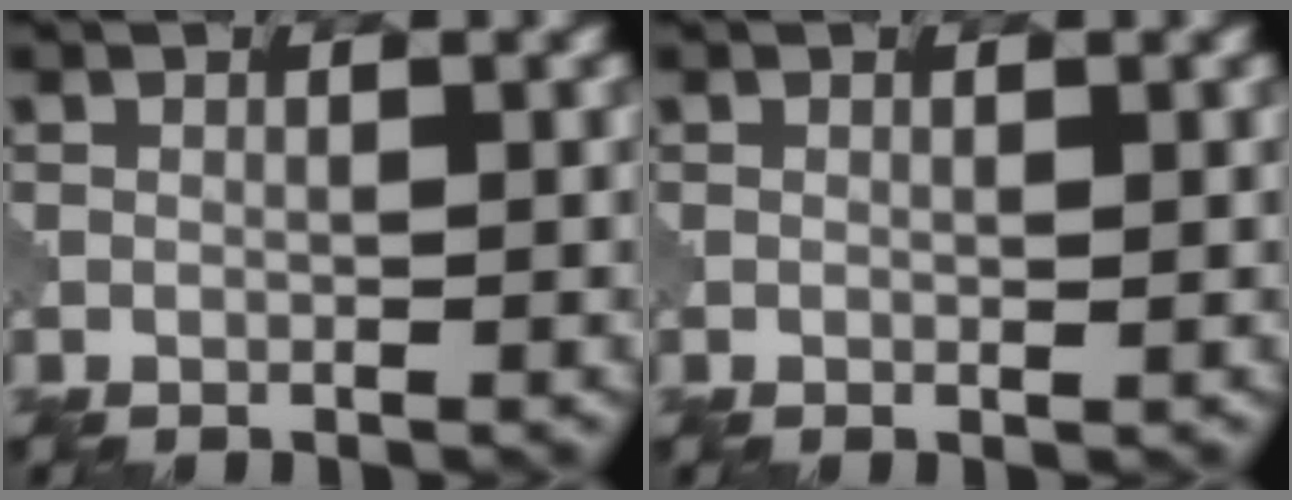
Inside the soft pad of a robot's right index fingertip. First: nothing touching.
{"total": 0.0}